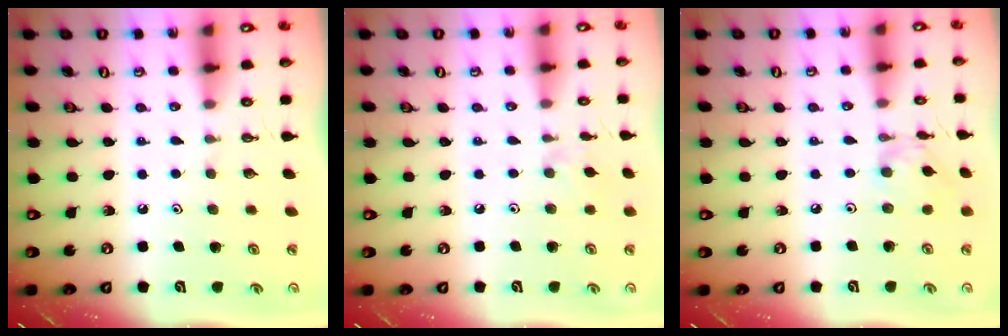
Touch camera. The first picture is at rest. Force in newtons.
{"total": 2.6, "press": 2.5, "slide": 0.5}
{"total": 3.2, "press": 3.1, "slide": 0.4}